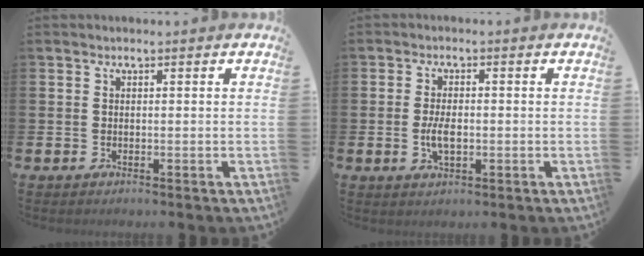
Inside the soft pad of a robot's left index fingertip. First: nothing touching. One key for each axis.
{"total": 3.5, "fx": -0.4, "fy": 1.7, "fz": 3.0, "tx": -0.045, "ty": -0.002, "tz": -0.010}